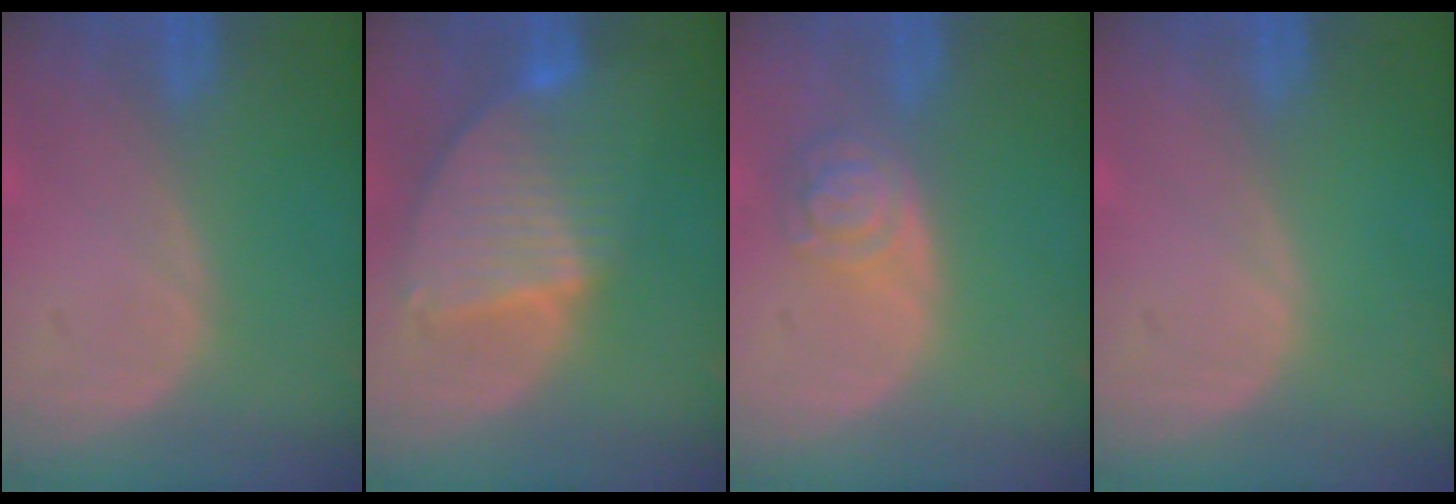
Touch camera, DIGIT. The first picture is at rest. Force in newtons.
{"total": 8.5, "press": 7.5, "slide": 4.0}
{"total": 5.2, "press": 4.6, "slide": 2.4}
{"total": 0.0}